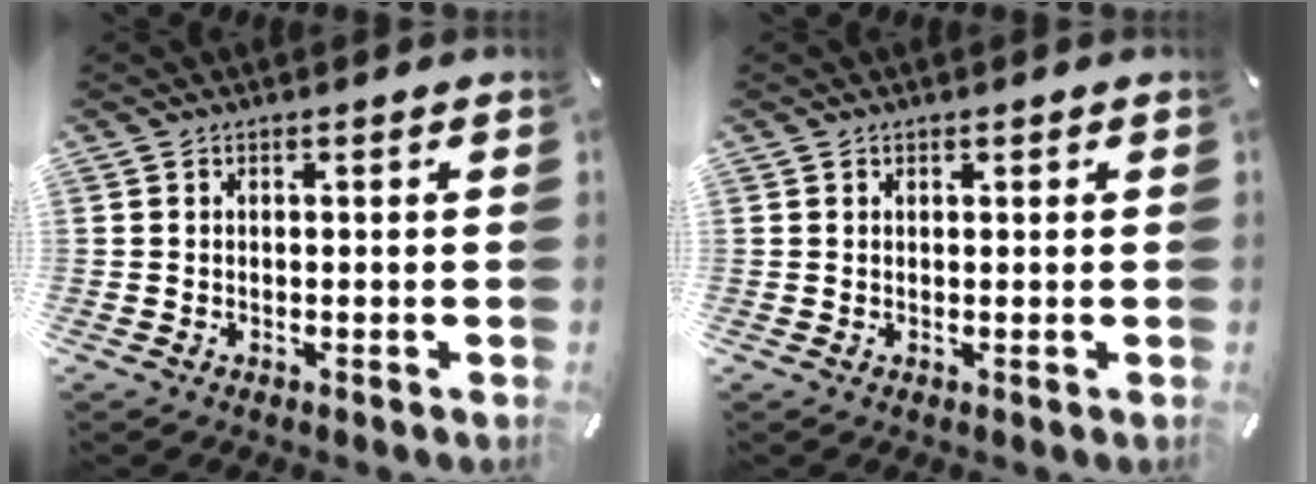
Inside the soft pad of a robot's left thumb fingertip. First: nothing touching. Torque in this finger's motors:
{"motor_torque": [-0.16, -0.48, -0.10, 0.13, 0.00]}